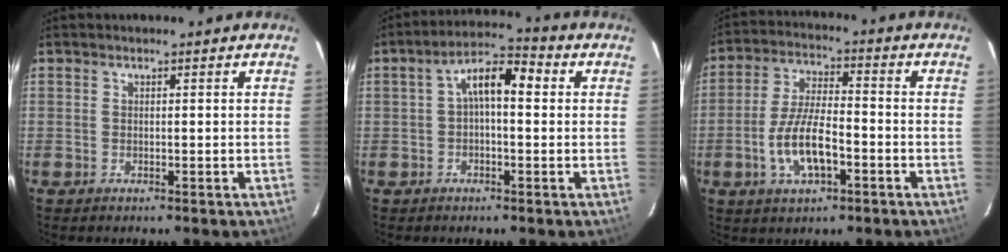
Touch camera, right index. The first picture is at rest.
{"total": 7.1, "force": [0.7, 3.0, 6.4], "torque": [-0.114, 0.029, 0.008]}
{"total": 10.1, "force": [-3.6, 3.8, 8.6], "torque": [-0.176, 0.001, -0.064]}